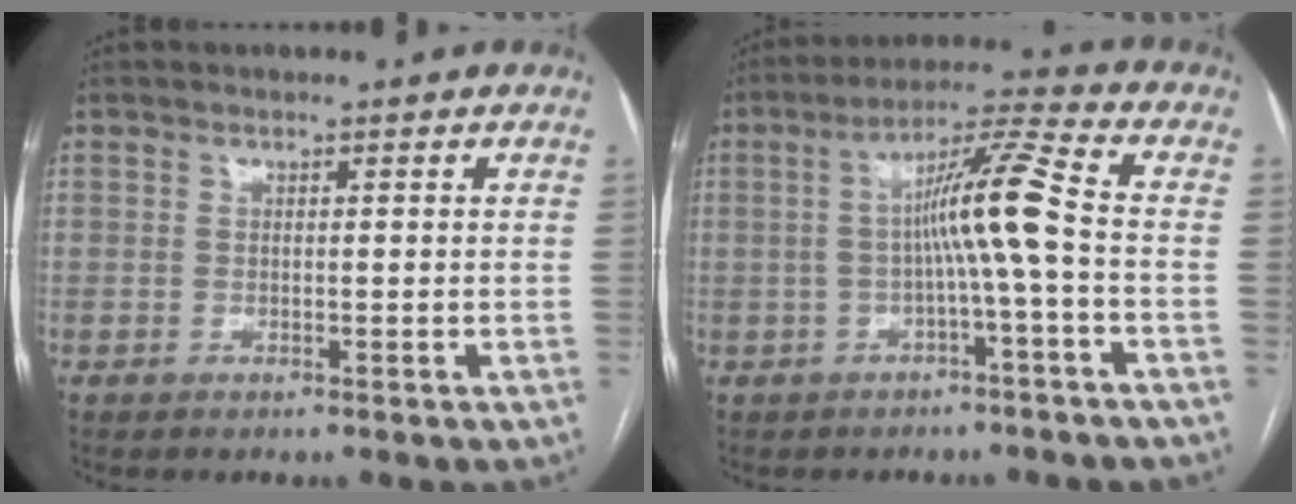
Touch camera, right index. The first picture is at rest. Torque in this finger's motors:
{"motor_torque": [1.31, 0.00, 0.42, 0.18]}